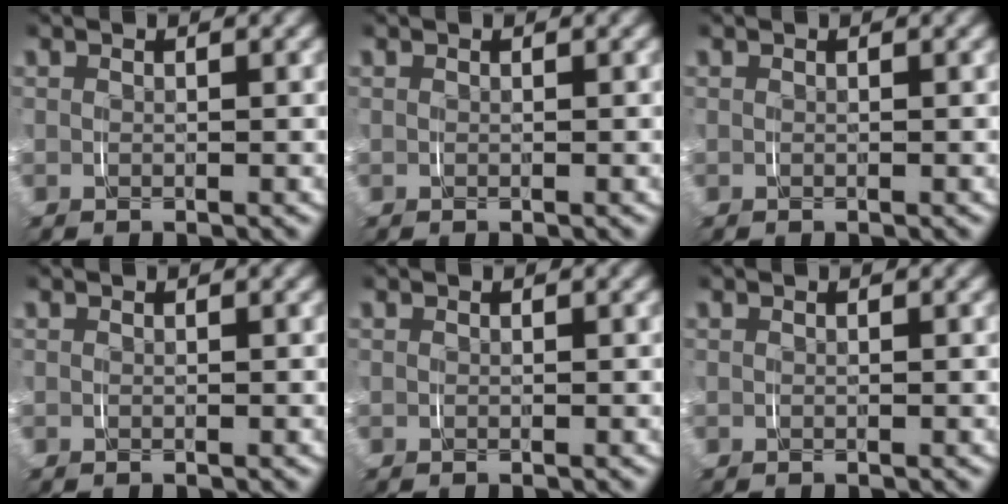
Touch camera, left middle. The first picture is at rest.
{"total": 0.0}
{"total": 0.0}
{"total": 0.0}
{"total": 0.0}
{"total": 0.0}